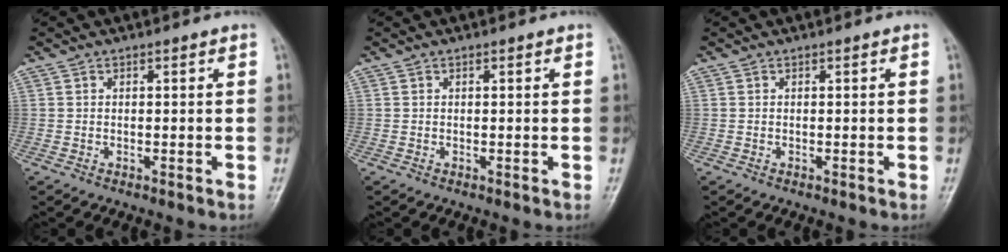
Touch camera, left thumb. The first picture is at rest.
{"total": 0.0}
{"total": 0.0}